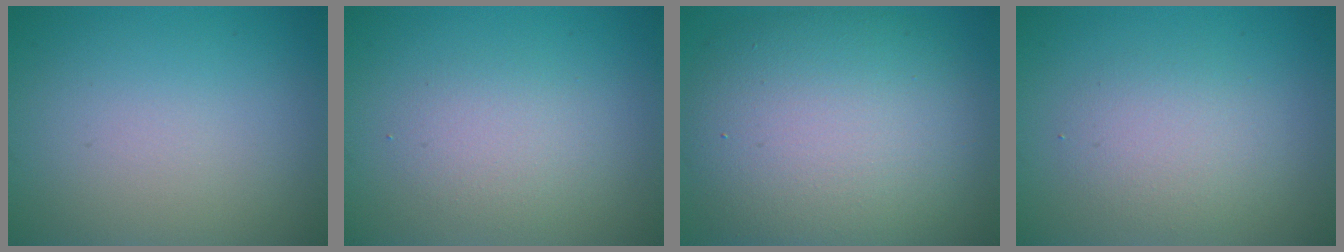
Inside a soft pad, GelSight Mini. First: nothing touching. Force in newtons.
{"total": 2.1, "press": 2.1, "slide": 0.2}
{"total": 11.4, "press": 11.4, "slide": 0.8}
{"total": 2.8, "press": 2.8, "slide": 0.2}